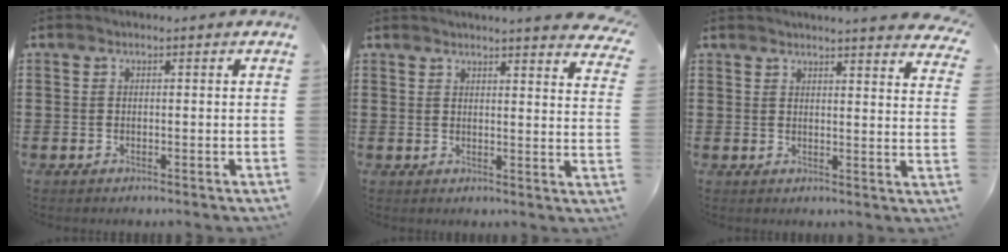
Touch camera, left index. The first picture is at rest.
{"total": 3.1, "force": [3.0, -0.8, 0.6], "torque": [-0.016, -0.018, 0.050]}
{"total": 3.1, "force": [3.0, -0.8, 0.5], "torque": [-0.014, -0.020, 0.051]}